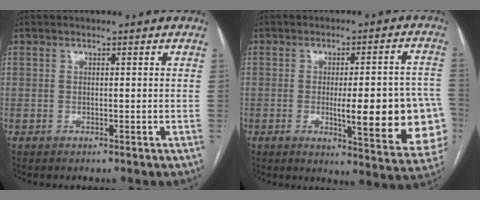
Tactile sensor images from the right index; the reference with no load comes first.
{"total": 17.1, "force": [-3.0, 3.3, 16.5], "torque": [-0.133, 0.014, -0.020]}